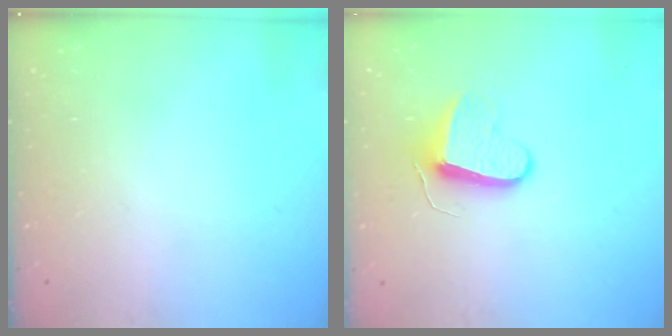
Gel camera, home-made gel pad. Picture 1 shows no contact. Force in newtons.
{"total": 8.8, "press": 8.8, "slide": 0.2}